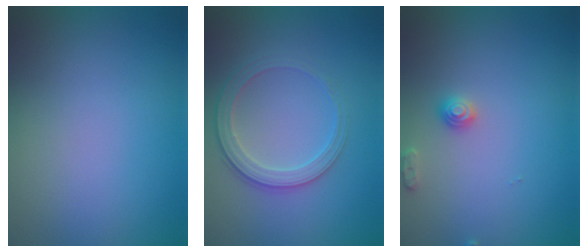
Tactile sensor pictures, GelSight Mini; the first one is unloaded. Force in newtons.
{"total": 2.8, "press": 2.6, "slide": 0.8}
{"total": 1.4, "press": 1.4, "slide": 0.1}